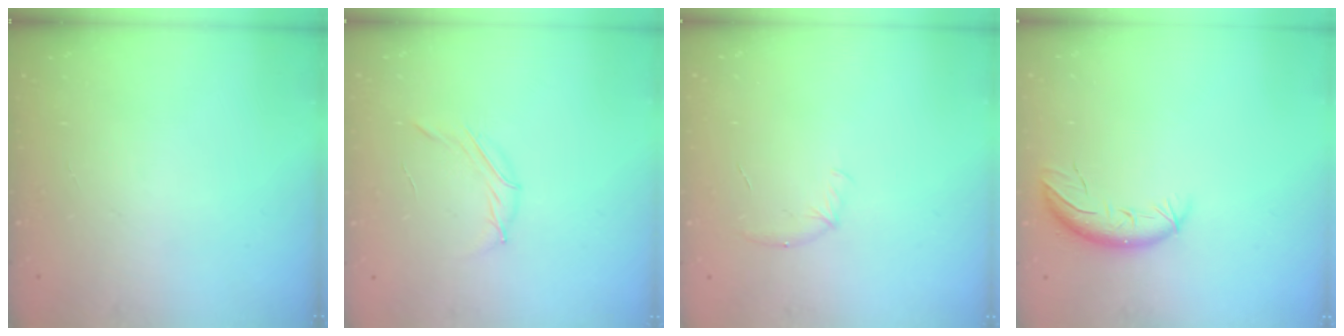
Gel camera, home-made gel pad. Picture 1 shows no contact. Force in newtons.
{"total": 4.0, "press": 3.8, "slide": 1.0}
{"total": 5.5, "press": 5.3, "slide": 1.4}
{"total": 9.6, "press": 9.3, "slide": 2.5}